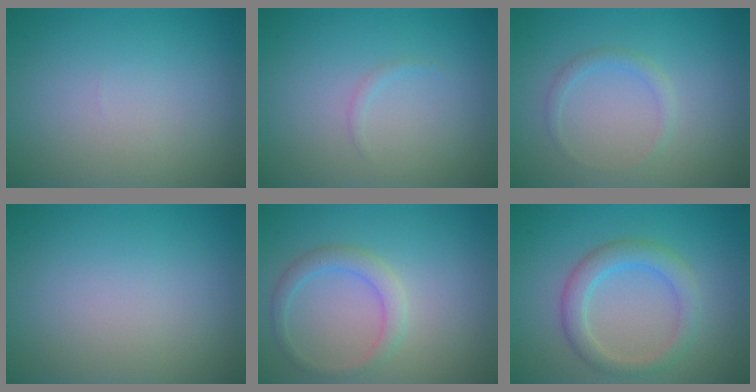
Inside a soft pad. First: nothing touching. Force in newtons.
{"total": 0.5, "press": 0.5, "slide": 0.1}
{"total": 1.1, "press": 1.1, "slide": 0.1}
{"total": 0.0}
{"total": 2.2, "press": 2.2, "slide": 0.2}
{"total": 3.2, "press": 3.2, "slide": 0.0}